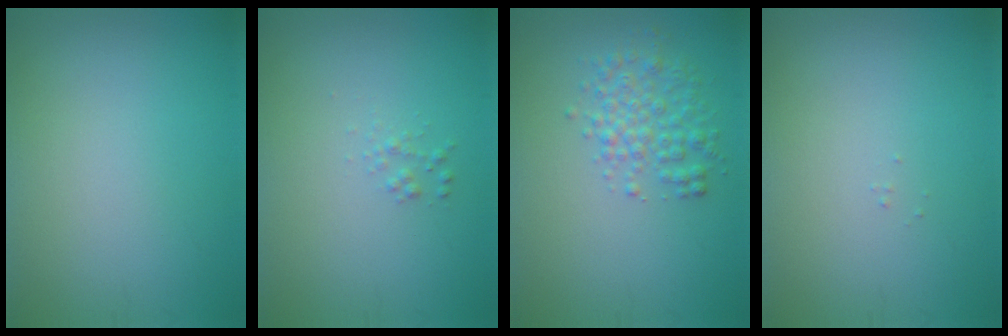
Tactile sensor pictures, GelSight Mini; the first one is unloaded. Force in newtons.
{"total": 0.7, "press": 0.7, "slide": 0.0}
{"total": 3.0, "press": 3.0, "slide": 0.1}
{"total": 0.0}